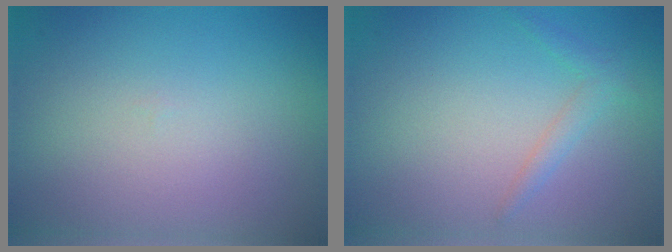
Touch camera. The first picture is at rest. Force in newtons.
{"total": 0.7, "press": 0.7, "slide": 0.0}